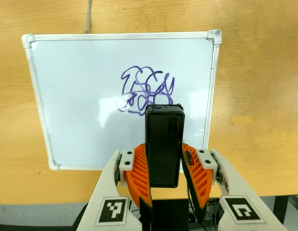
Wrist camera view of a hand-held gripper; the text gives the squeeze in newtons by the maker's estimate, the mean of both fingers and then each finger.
{"total": 4.0, "left": 2.5, "right": 5.5}